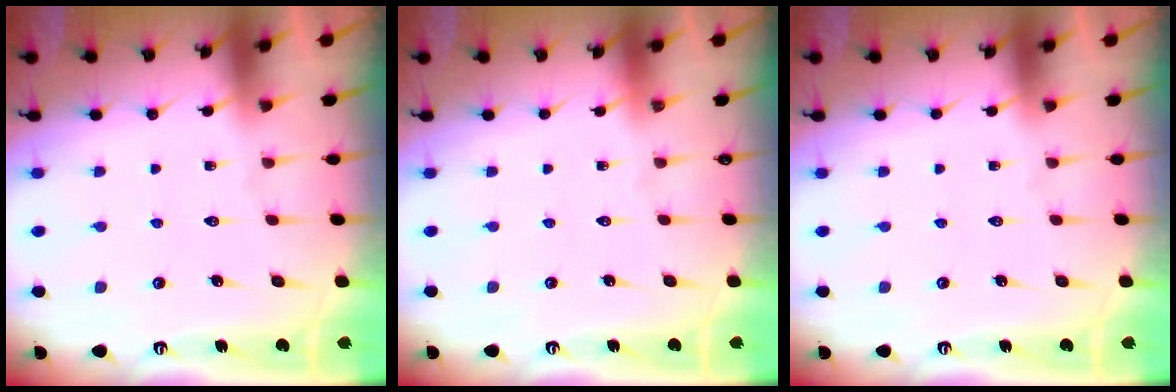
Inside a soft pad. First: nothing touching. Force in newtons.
{"total": 0.0}
{"total": 0.0}